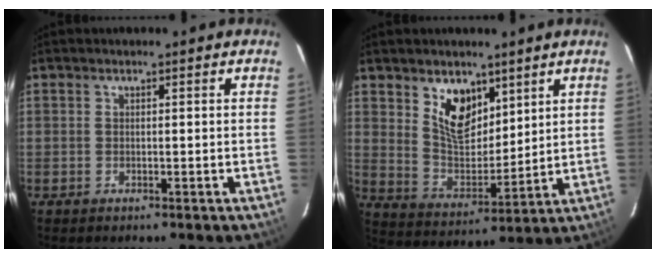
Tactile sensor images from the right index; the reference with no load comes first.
{"total": 10.1, "force": [5.9, 5.8, 5.9], "torque": [-0.101, -0.003, 0.118]}